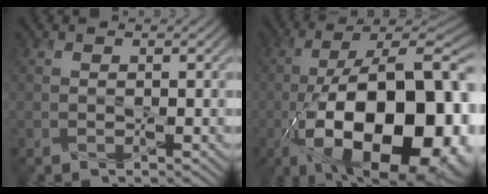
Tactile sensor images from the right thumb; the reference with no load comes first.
{"total": 23.2, "force": [-7.7, 10.1, 19.4], "torque": [-0.307, -0.022, -0.107]}